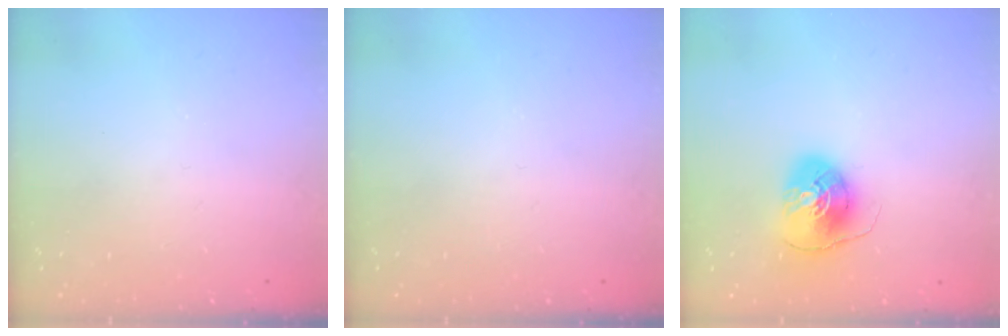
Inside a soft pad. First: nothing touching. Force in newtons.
{"total": 0.0}
{"total": 8.2, "press": 8.1, "slide": 0.8}